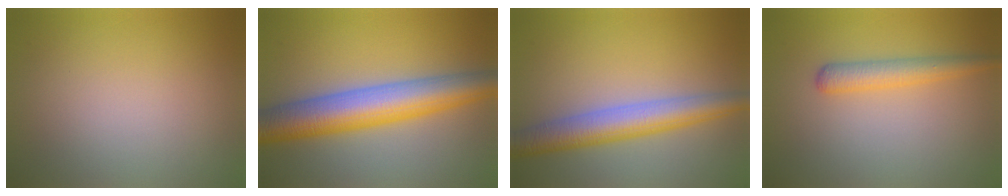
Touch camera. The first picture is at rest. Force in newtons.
{"total": 8.6, "press": 8.6, "slide": 0.2}
{"total": 5.6, "press": 5.6, "slide": 0.1}
{"total": 2.8, "press": 2.8, "slide": 0.1}